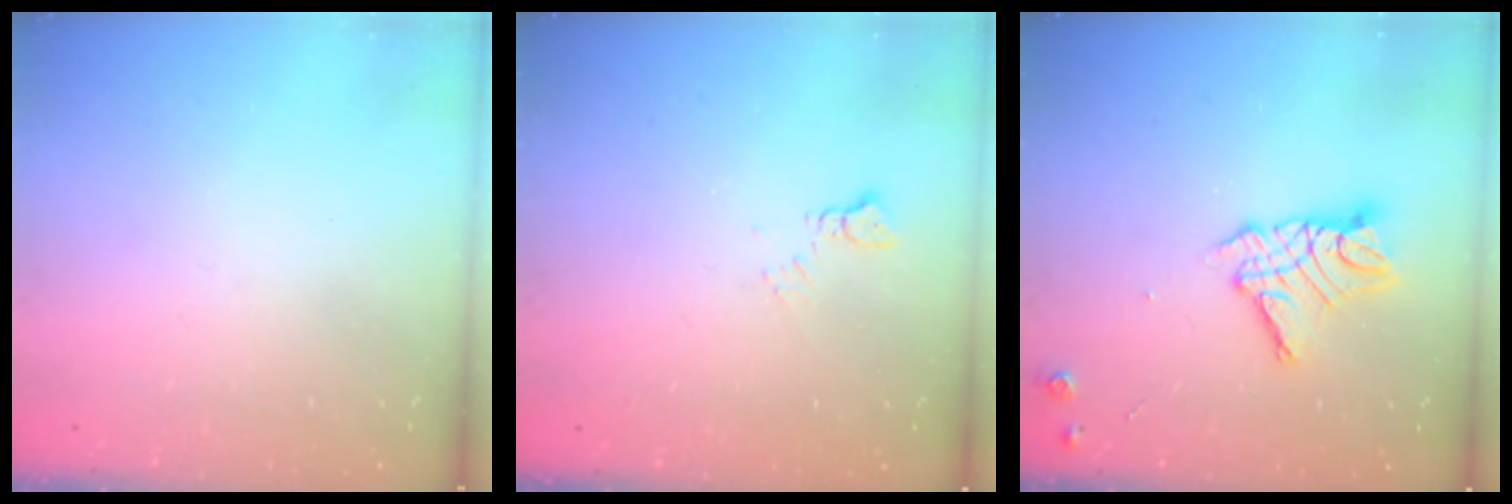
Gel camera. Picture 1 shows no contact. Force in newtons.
{"total": 4.4, "press": 4.3, "slide": 0.7}
{"total": 11.0, "press": 11.0, "slide": 1.1}